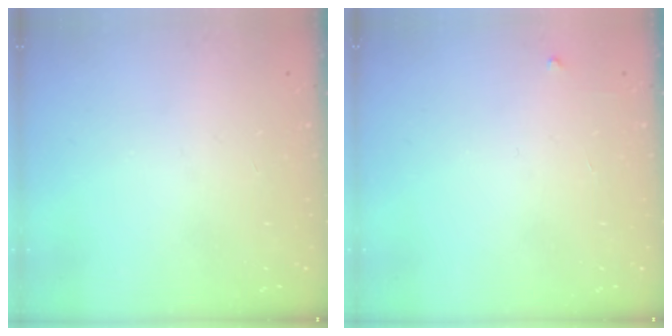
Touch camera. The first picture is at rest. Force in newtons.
{"total": 2.3, "press": 2.3, "slide": 0.3}